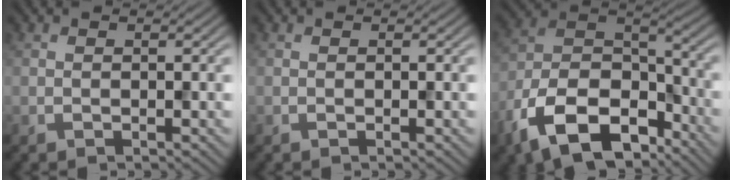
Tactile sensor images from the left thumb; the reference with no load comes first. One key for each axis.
{"total": 0.0}
{"total": 15.6, "fx": -10.0, "fy": 8.2, "fz": 8.7, "tx": -0.208, "ty": -0.032, "tz": -0.192}